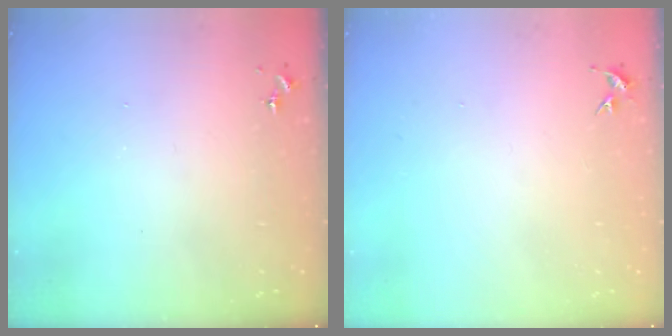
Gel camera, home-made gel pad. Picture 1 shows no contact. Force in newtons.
{"total": 4.2, "press": 4.2, "slide": 0.5}